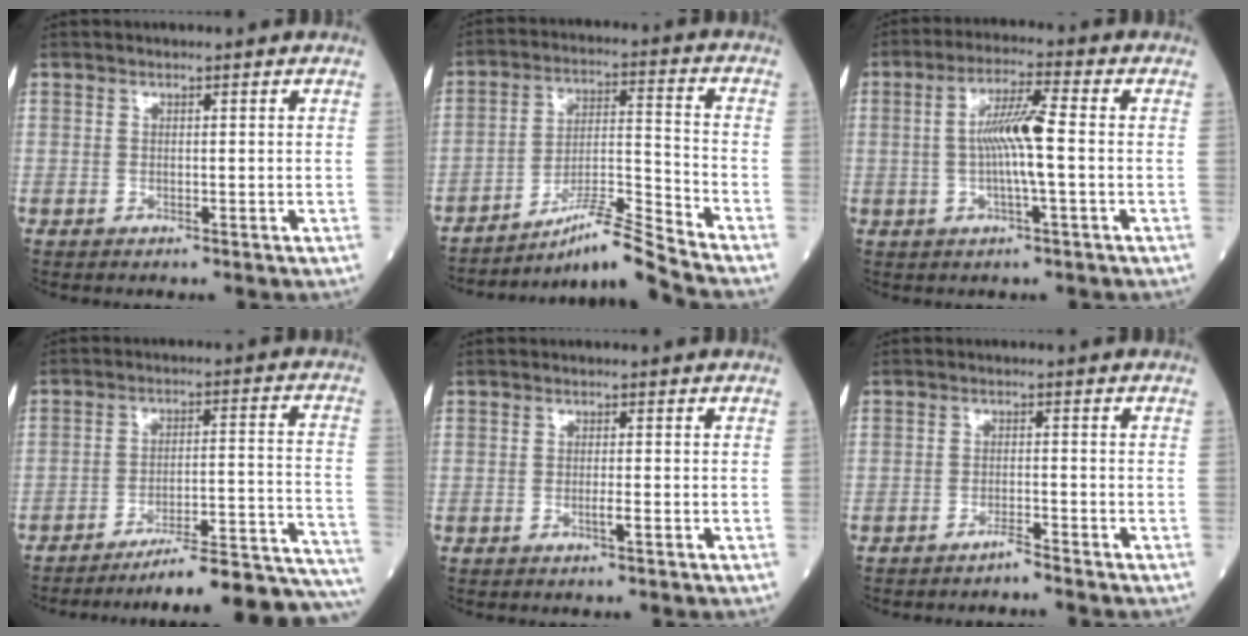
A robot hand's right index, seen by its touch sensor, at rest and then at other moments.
{"total": 10.2, "force": [-9.2, -2.6, 3.7], "torque": [-0.067, 0.008, -0.159]}
{"total": 7.8, "force": [-0.2, 0.3, 7.8], "torque": [-0.148, 0.007, -0.009]}
{"total": 22.2, "force": [-21.0, -1.1, 7.2], "torque": [-0.030, 0.010, -0.279]}
{"total": 1.3, "force": [-0.5, -0.1, 1.2], "torque": [-0.025, -0.002, -0.009]}
{"total": 1.8, "force": [-1.7, -0.4, 0.4], "torque": [-0.004, 0.000, -0.030]}